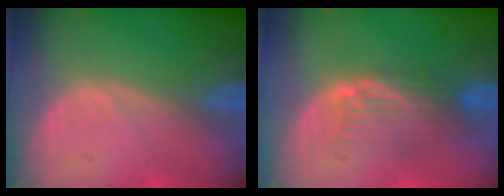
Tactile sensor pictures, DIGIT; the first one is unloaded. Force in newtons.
{"total": 5.1, "press": 4.4, "slide": 2.6}